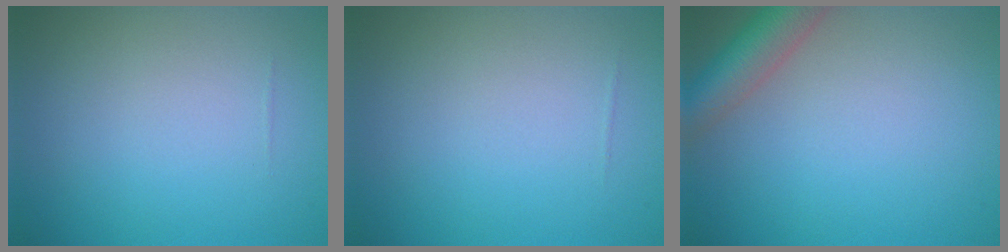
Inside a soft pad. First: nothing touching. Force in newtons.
{"total": 0.0}
{"total": 4.8, "press": 4.8, "slide": 0.3}